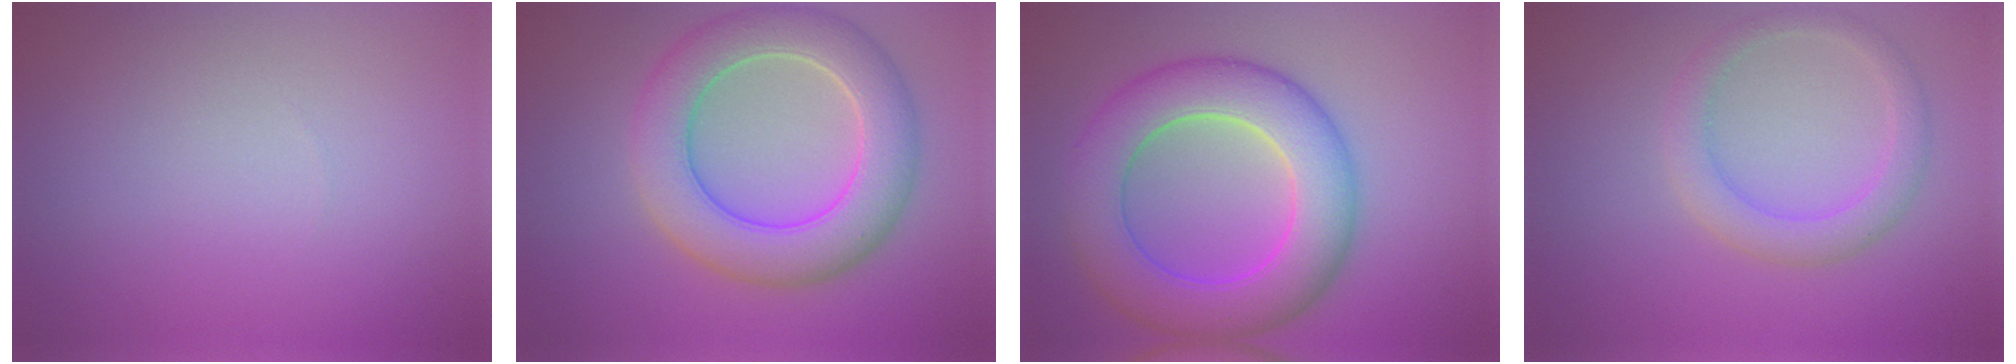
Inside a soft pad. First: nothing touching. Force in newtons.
{"total": 7.6, "press": 7.6, "slide": 0.5}
{"total": 8.8, "press": 8.8, "slide": 0.3}
{"total": 2.9, "press": 2.9, "slide": 0.3}